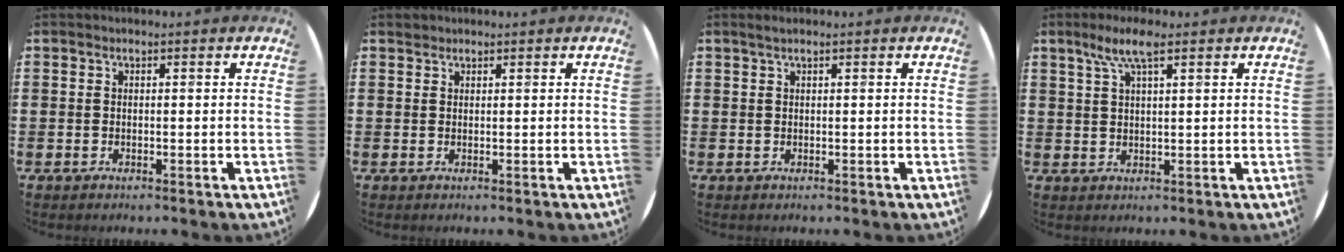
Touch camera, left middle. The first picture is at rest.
{"total": 0.7, "force": [0.6, 0.2, -0.1], "torque": [0.000, 0.002, 0.013]}
{"total": 0.7, "force": [0.4, -0.1, 0.5], "torque": [-0.008, 0.001, 0.008]}
{"total": 5.0, "force": [3.0, 1.1, 3.9], "torque": [-0.082, 0.007, 0.052]}